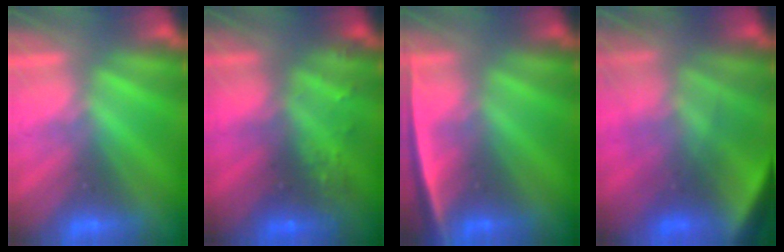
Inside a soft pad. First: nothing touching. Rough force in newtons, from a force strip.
{"total": 7.8}
{"total": 2.4}
{"total": 4.9}